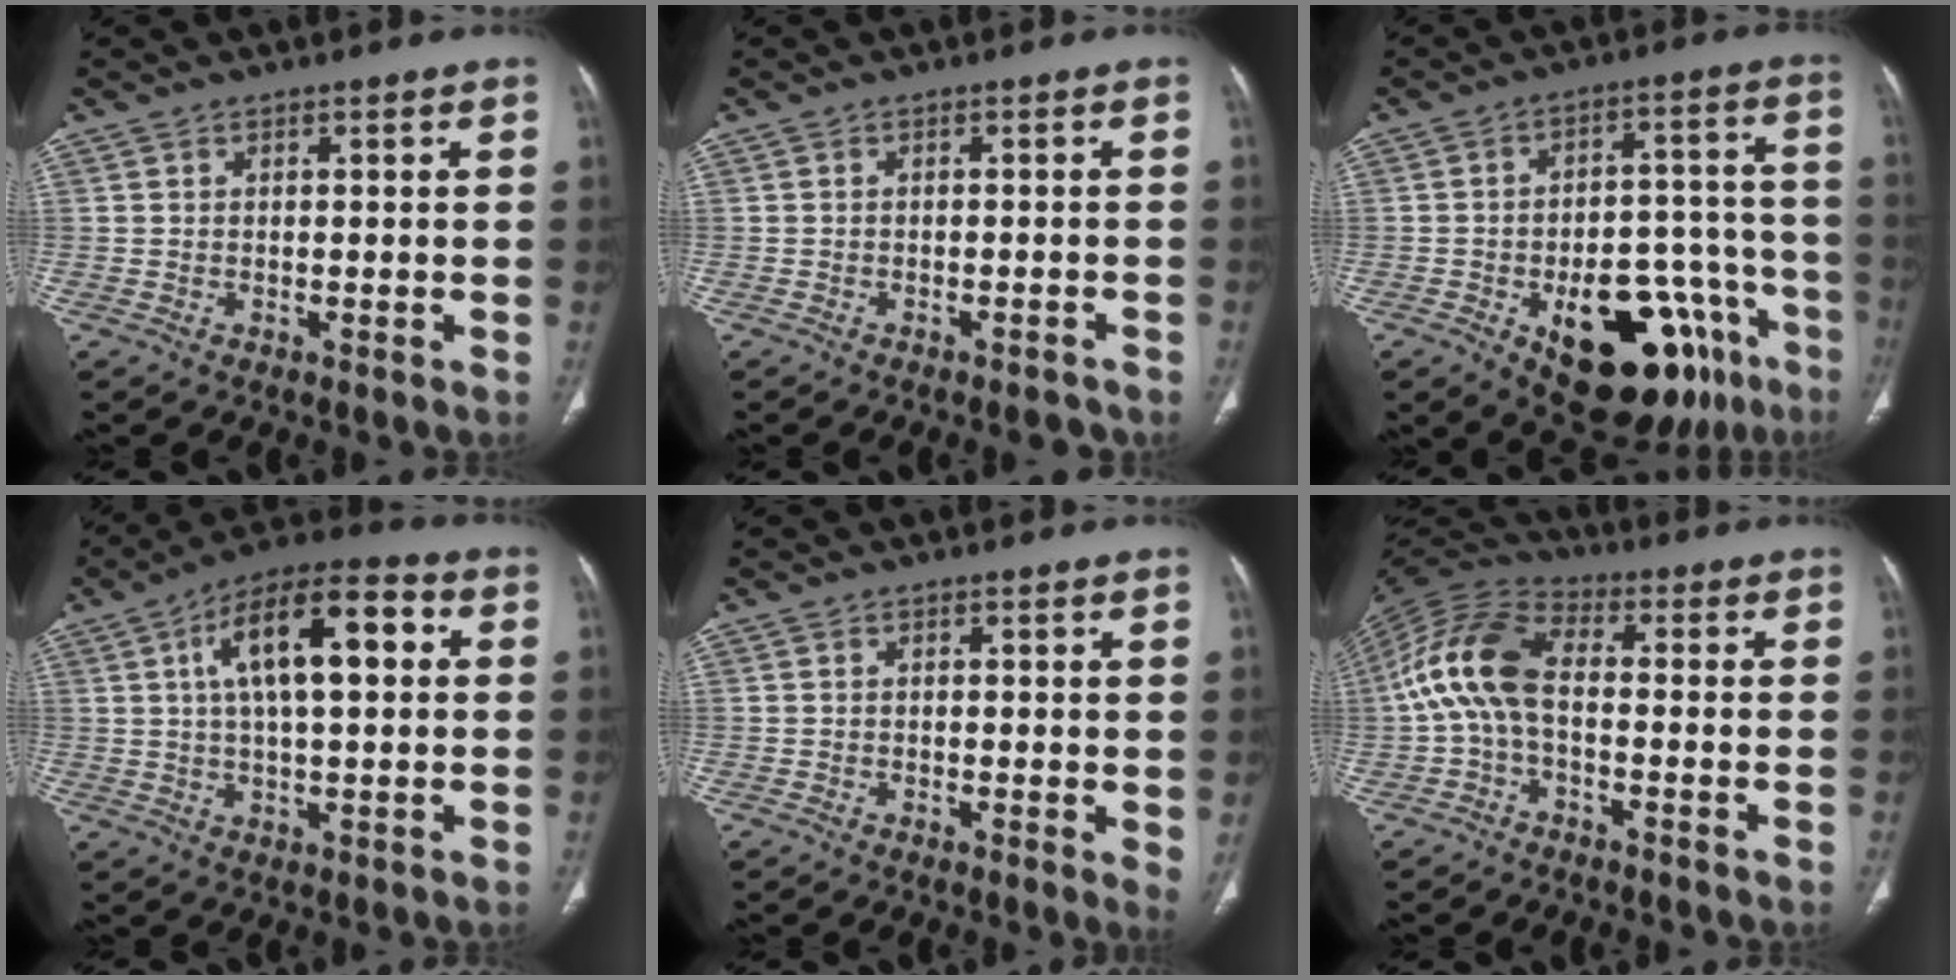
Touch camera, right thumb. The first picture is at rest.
{"total": 3.2, "force": [-2.8, 0.9, 1.3], "torque": [-0.020, 0.014, -0.032]}
{"total": 22.9, "force": [-11.4, 11.4, 16.3], "torque": [-0.146, 0.071, -0.145]}
{"total": 15.1, "force": [3.6, 5.9, 13.4], "torque": [-0.215, 0.019, 0.053]}
{"total": 2.7, "force": [0.3, 0.9, 2.5], "torque": [-0.033, -0.009, 0.000]}
{"total": 11.7, "force": [-0.9, 6.2, 9.8], "torque": [-0.203, 0.033, -0.029]}